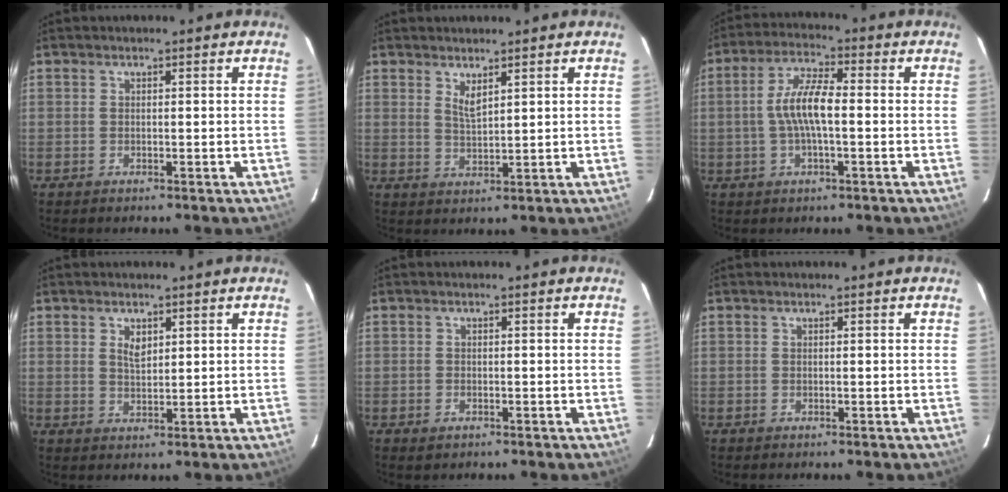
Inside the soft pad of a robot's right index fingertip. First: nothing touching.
{"total": 2.8, "force": [1.9, 0.6, 2.0], "torque": [-0.036, -0.005, 0.032]}
{"total": 8.0, "force": [-0.7, 2.2, 7.6], "torque": [-0.151, 0.012, -0.014]}
{"total": 2.7, "force": [1.2, 1.5, 1.9], "torque": [-0.031, 0.002, 0.023]}
{"total": 1.2, "force": [-0.7, 0.9, 0.4], "torque": [-0.007, -0.004, -0.011]}
{"total": 0.0}